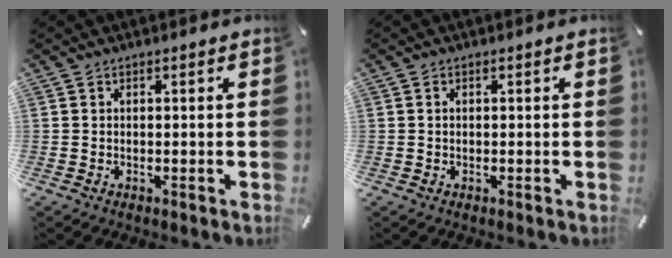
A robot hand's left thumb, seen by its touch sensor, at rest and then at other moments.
{"total": 0.6, "force": [0.0, 0.4, 0.5], "torque": [-0.010, 0.002, 0.000]}